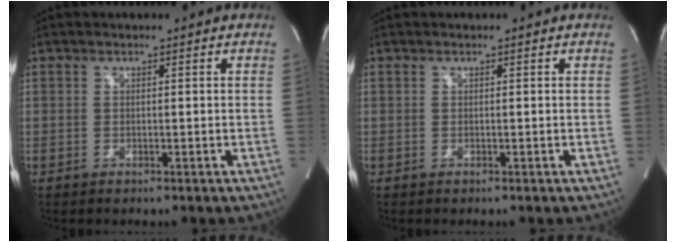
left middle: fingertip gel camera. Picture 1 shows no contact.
{"total": 0.0}